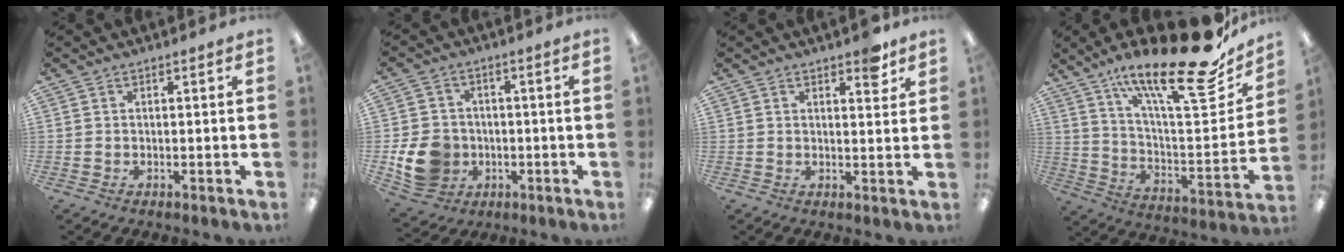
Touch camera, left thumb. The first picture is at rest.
{"total": 10.2, "force": [-2.3, 8.8, 4.5], "torque": [-0.105, 0.013, -0.036]}
{"total": 4.5, "force": [3.2, 1.8, 2.6], "torque": [-0.019, -0.017, 0.048]}
{"total": 25.1, "force": [17.9, 5.7, 16.7], "torque": [-0.253, -0.125, 0.288]}